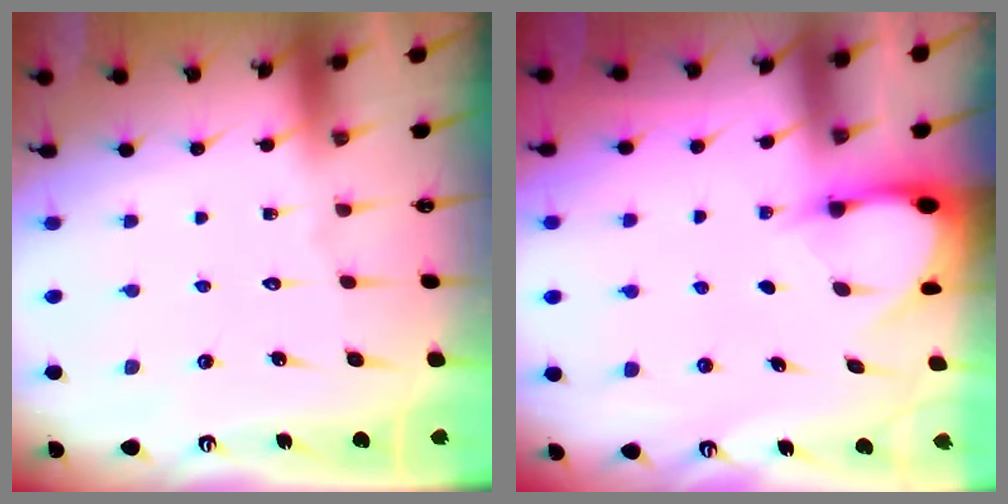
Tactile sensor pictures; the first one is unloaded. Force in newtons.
{"total": 2.9, "press": 2.9, "slide": 0.3}